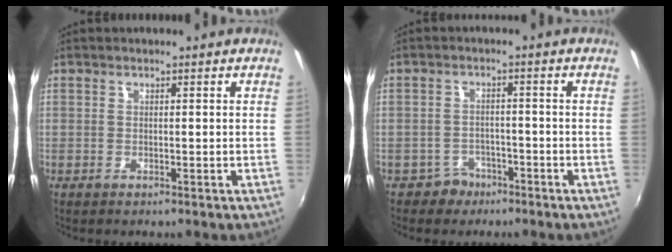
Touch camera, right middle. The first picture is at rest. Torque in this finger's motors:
{"motor_torque": [0.20, -0.16, -0.03, -0.01]}